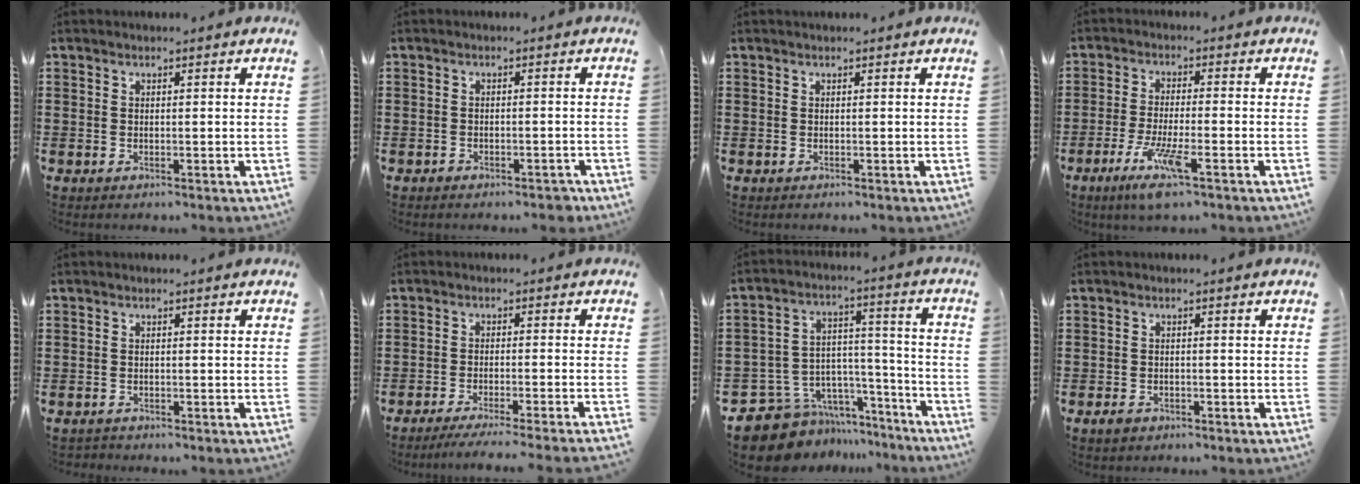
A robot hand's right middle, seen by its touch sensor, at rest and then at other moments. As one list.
[{"total": 1.6, "force": [-1.5, 0.5, 0.4], "torque": [-0.011, 0.001, -0.031]}, {"total": 0.0}, {"total": 6.7, "force": [-3.7, 0.8, 5.5], "torque": [-0.111, -0.016, -0.068]}, {"total": 0.6, "force": [-0.6, 0.2, -0.2], "torque": [0.002, -0.002, -0.012]}, {"total": 3.1, "force": [-2.8, -0.4, 1.3], "torque": [-0.023, -0.002, -0.056]}, {"total": 10.1, "force": [-8.5, 5.2, 1.8], "torque": [-0.053, 0.018, -0.160]}, {"total": 1.3, "force": [-1.0, 0.7, 0.5], "torque": [-0.013, 0.000, -0.021]}]